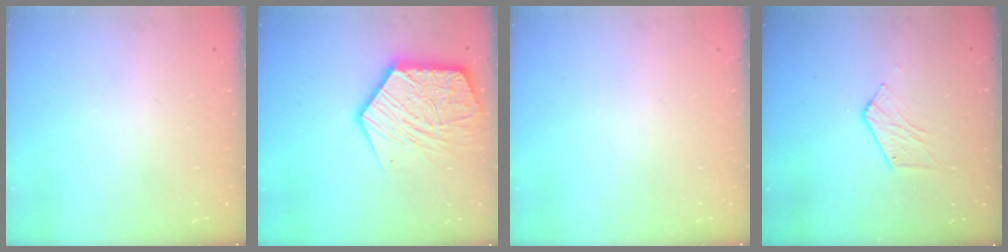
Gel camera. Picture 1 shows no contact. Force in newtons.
{"total": 16.6, "press": 16.6, "slide": 1.3}
{"total": 0.0}
{"total": 5.8, "press": 5.8, "slide": 0.5}